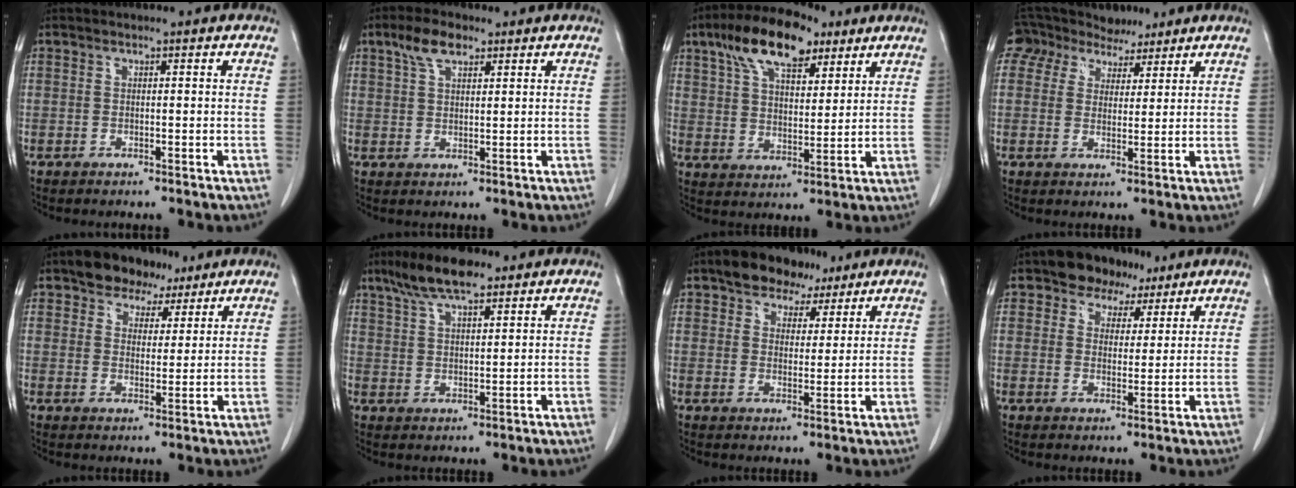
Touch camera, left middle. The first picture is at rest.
{"total": 4.9, "force": [3.0, 2.1, 3.2], "torque": [-0.070, 0.013, 0.060]}
{"total": 13.7, "force": [8.5, 5.4, 9.3], "torque": [-0.168, 0.028, 0.151]}
{"total": 8.3, "force": [7.2, 3.5, 2.0], "torque": [-0.040, 0.021, 0.114]}
{"total": 7.4, "force": [5.2, 4.6, 2.4], "torque": [-0.036, 0.021, 0.087]}
{"total": 8.4, "force": [6.2, 2.1, 5.3], "torque": [-0.107, 0.015, 0.112]}
{"total": 8.0, "force": [5.6, 4.7, 3.0], "torque": [-0.044, 0.024, 0.092]}
{"total": 6.9, "force": [4.8, 4.6, 1.8], "torque": [-0.024, 0.020, 0.078]}